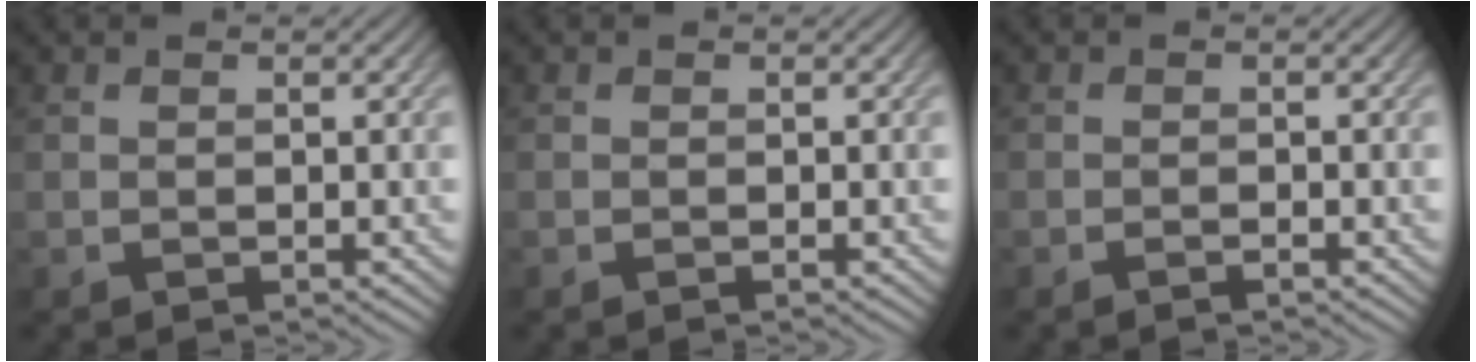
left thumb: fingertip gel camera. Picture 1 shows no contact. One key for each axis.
{"total": 0.0}
{"total": 0.7, "fx": -0.6, "fy": 0.0, "fz": 0.5, "tx": -0.009, "ty": 0.002, "tz": -0.012}